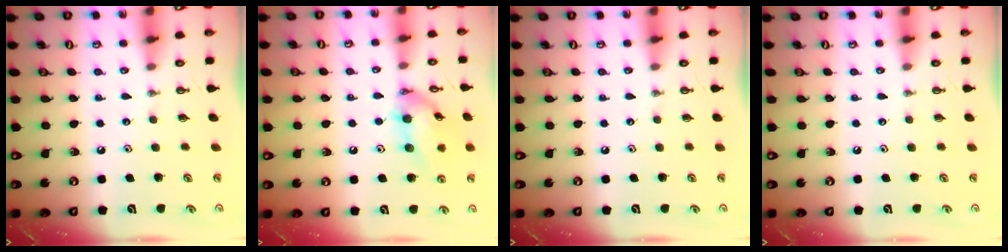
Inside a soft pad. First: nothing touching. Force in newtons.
{"total": 13.9, "press": 13.9, "slide": 0.8}
{"total": 0.0}
{"total": 1.0, "press": 0.0, "slide": 1.0}